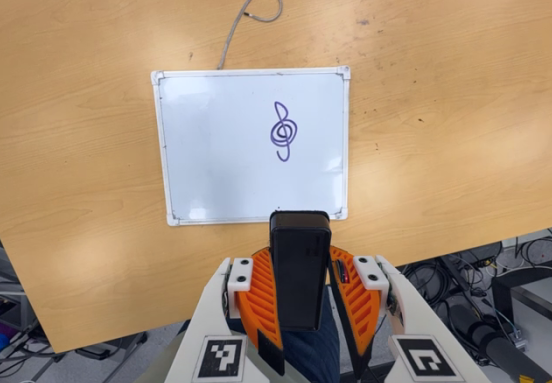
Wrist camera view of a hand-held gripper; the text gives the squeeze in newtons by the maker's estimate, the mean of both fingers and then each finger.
{"total": 8.1, "left": 6.5, "right": 9.6}